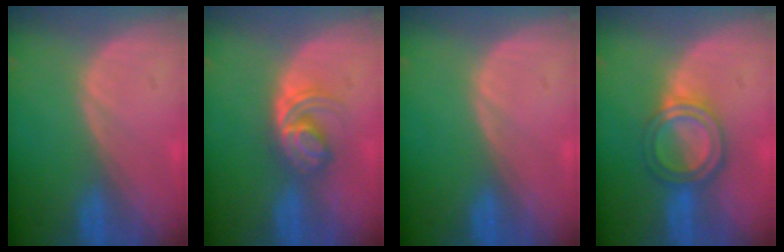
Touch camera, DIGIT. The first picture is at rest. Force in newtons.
{"total": 6.0, "press": 5.2, "slide": 2.8}
{"total": 0.0}
{"total": 6.0, "press": 5.4, "slide": 2.7}